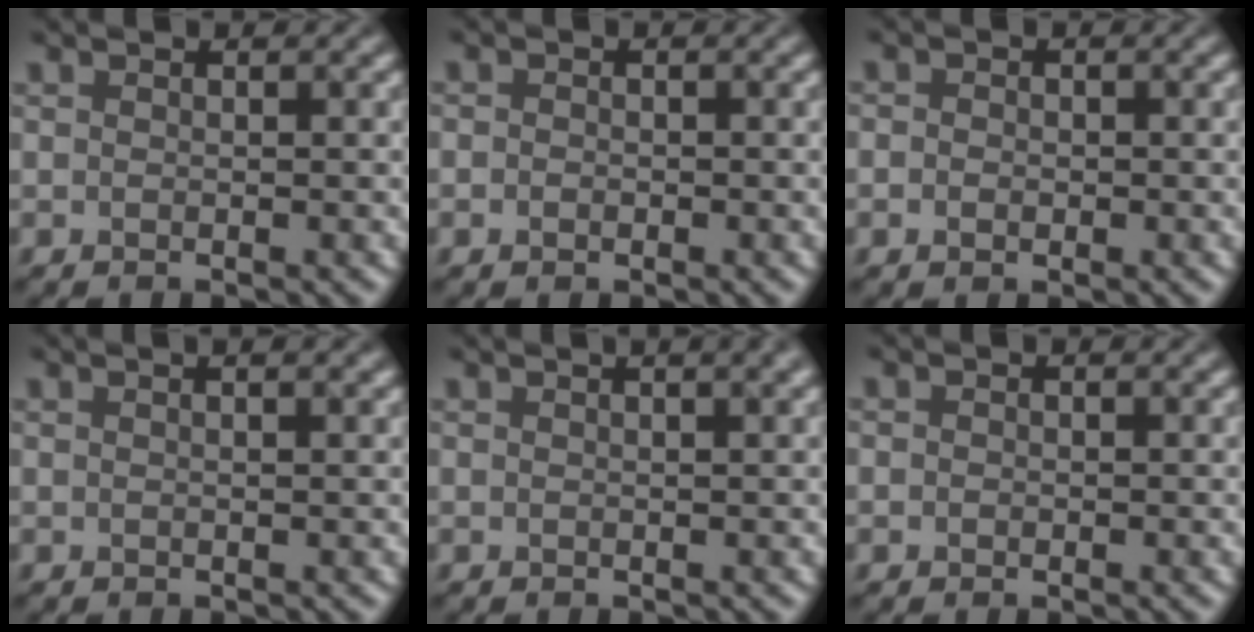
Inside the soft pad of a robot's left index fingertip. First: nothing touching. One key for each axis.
{"total": 0.9, "fx": -0.2, "fy": 0.8, "fz": 0.4, "tx": -0.003, "ty": -0.003, "tz": -0.007}
{"total": 1.5, "fx": 0.0, "fy": 1.3, "fz": 0.9, "tx": -0.008, "ty": 0.001, "tz": -0.012}
{"total": 2.5, "fx": 1.3, "fy": 1.0, "fz": 1.9, "tx": -0.010, "ty": 0.005, "tz": -0.005}
{"total": 2.9, "fx": 1.5, "fy": 1.1, "fz": 2.2, "tx": -0.014, "ty": 0.007, "tz": 0.007}
{"total": 0.6, "fx": 0.0, "fy": 0.6, "fz": 0.1, "tx": 0.001, "ty": -0.005, "tz": -0.004}